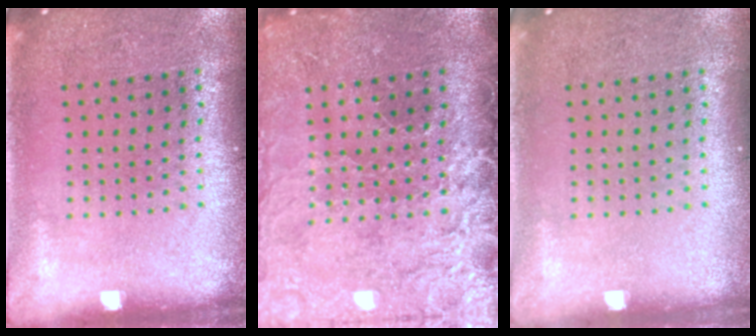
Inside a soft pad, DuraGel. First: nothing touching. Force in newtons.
{"total": 3.9, "press": 3.4, "slide": 1.9}
{"total": 0.0}